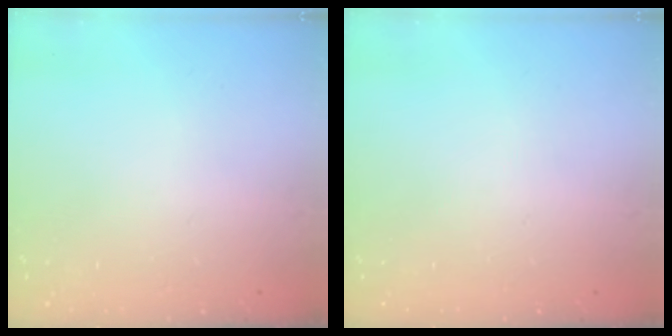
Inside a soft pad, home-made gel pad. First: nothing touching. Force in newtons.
{"total": 0.0}